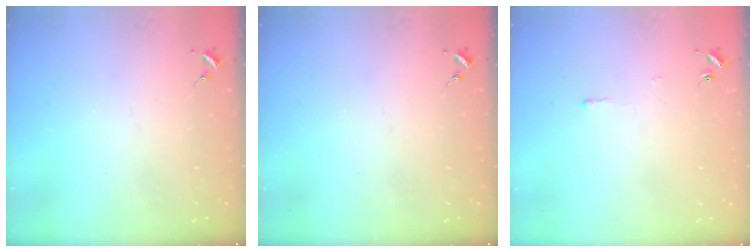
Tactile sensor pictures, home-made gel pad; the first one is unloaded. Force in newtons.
{"total": 0.0}
{"total": 2.6, "press": 2.6, "slide": 0.3}